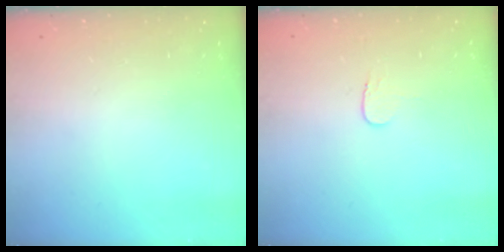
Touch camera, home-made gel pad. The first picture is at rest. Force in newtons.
{"total": 3.5, "press": 3.5, "slide": 0.4}